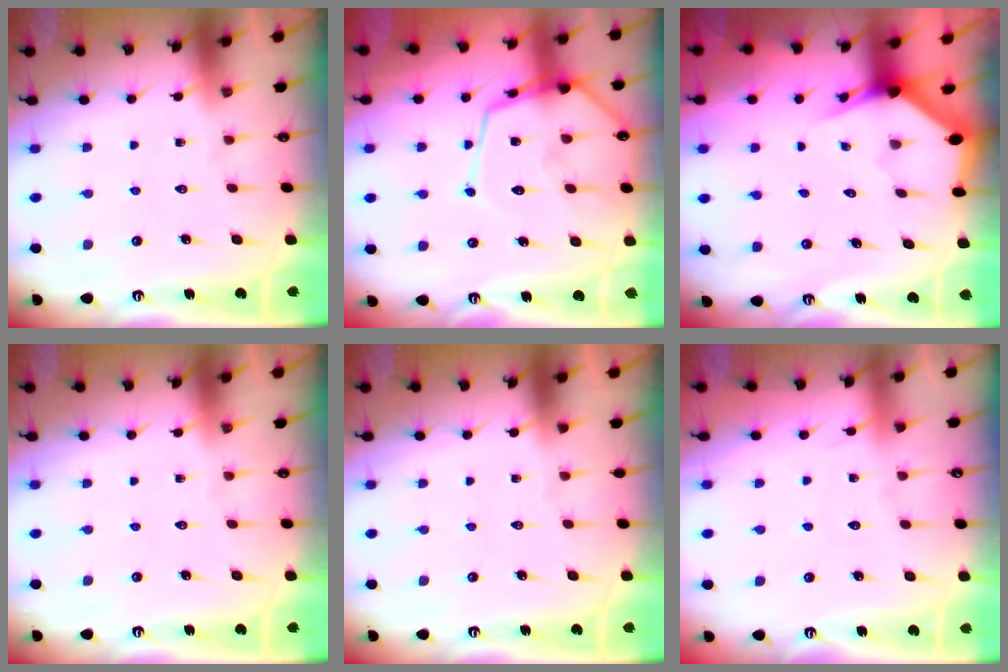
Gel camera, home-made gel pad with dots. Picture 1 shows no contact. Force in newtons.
{"total": 13.8, "press": 13.7, "slide": 1.3}
{"total": 3.1, "press": 3.1, "slide": 0.1}
{"total": 0.0}
{"total": 0.0}
{"total": 2.7, "press": 2.6, "slide": 0.4}